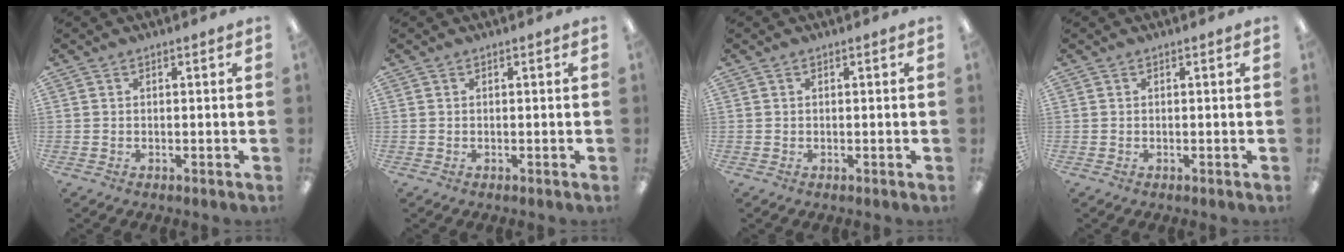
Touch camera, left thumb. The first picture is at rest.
{"total": 0.0}
{"total": 0.0}
{"total": 0.0}